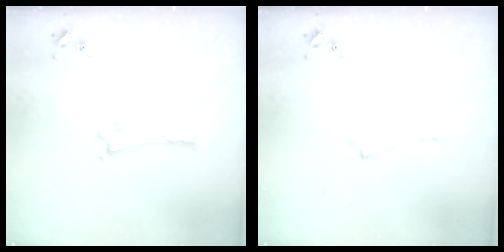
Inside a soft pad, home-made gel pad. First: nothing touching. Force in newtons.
{"total": 0.0}